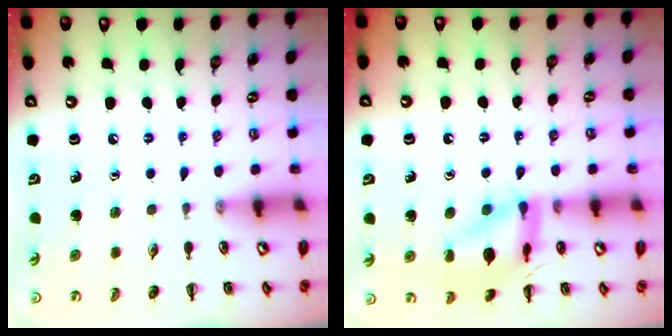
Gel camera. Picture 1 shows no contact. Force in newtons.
{"total": 12.8, "press": 12.8, "slide": 0.6}